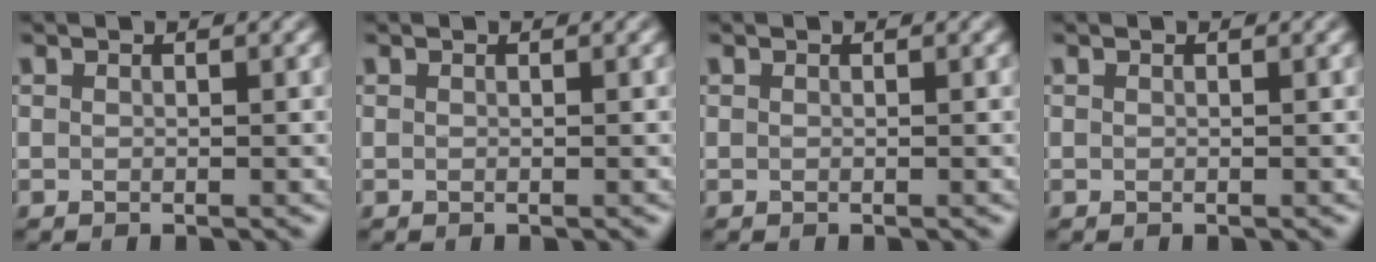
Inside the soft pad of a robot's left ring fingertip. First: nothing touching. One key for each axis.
{"total": 0.0}
{"total": 0.0}
{"total": 0.0}